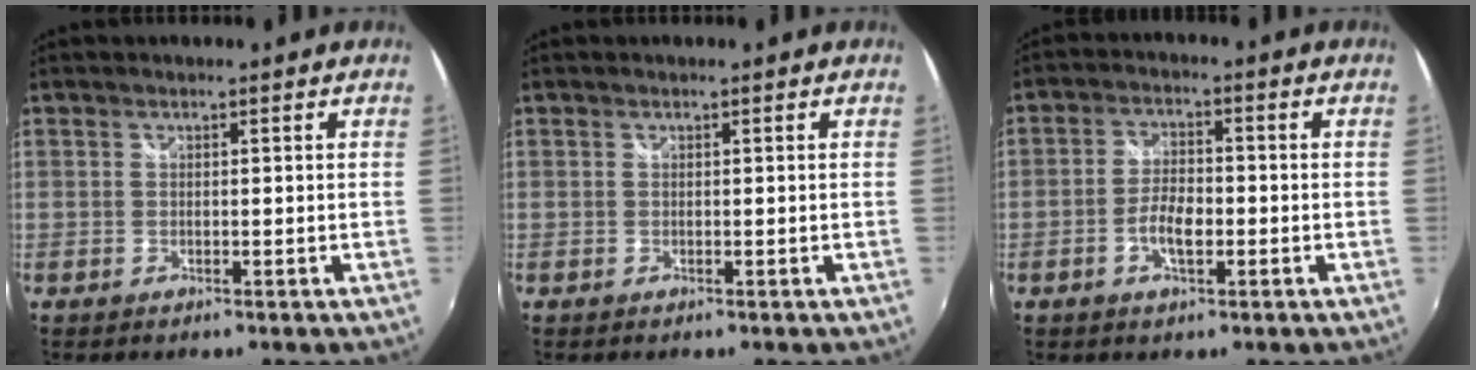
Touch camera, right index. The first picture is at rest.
{"total": 0.0}
{"total": 5.4, "force": [-1.8, 2.3, 4.5], "torque": [-0.093, 0.004, -0.033]}